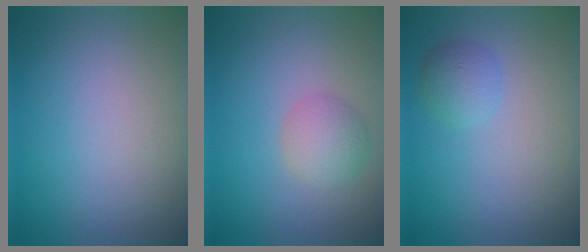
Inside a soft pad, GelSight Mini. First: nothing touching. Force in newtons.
{"total": 2.2, "press": 2.2, "slide": 0.0}
{"total": 1.9, "press": 1.9, "slide": 0.1}